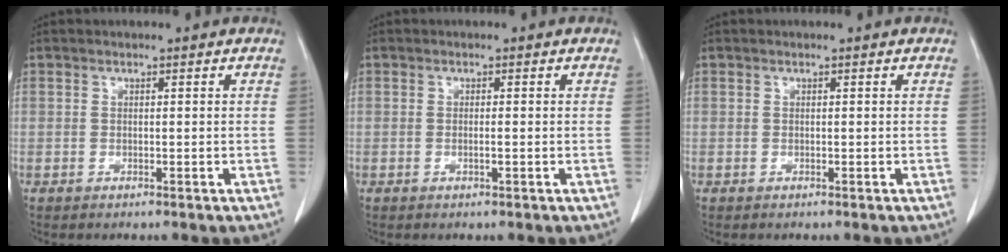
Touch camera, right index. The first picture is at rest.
{"total": 0.8, "force": [-0.2, 0.0, 0.8], "torque": [-0.016, -0.001, -0.003]}
{"total": 0.0}